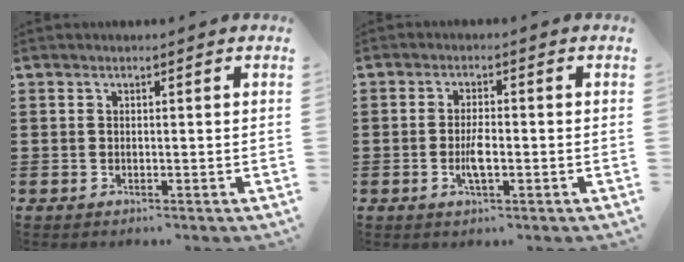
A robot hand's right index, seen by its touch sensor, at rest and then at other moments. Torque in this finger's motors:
{"motor_torque": [2.14, 0.00, 0.38, 0.11]}